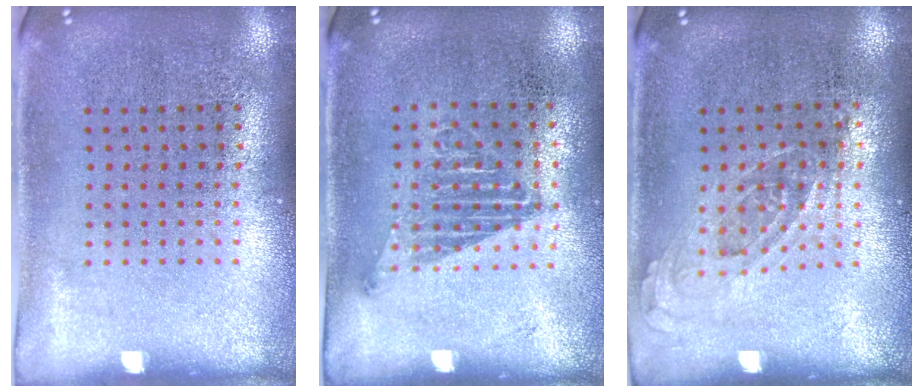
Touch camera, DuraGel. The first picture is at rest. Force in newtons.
{"total": 1.2, "press": 1.0, "slide": 0.7}
{"total": 0.8, "press": 0.7, "slide": 0.3}